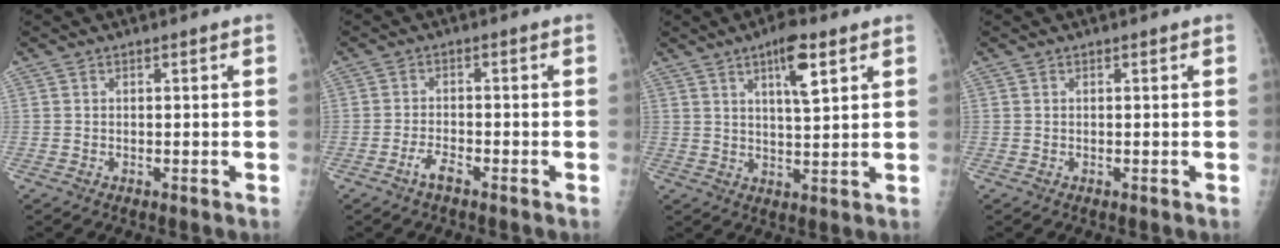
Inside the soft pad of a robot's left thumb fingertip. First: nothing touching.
{"total": 2.8, "force": [-2.0, 0.8, 1.8], "torque": [-0.040, 0.014, -0.039]}
{"total": 7.5, "force": [3.9, 1.9, 6.1], "torque": [-0.092, -0.020, 0.063]}
{"total": 0.0}